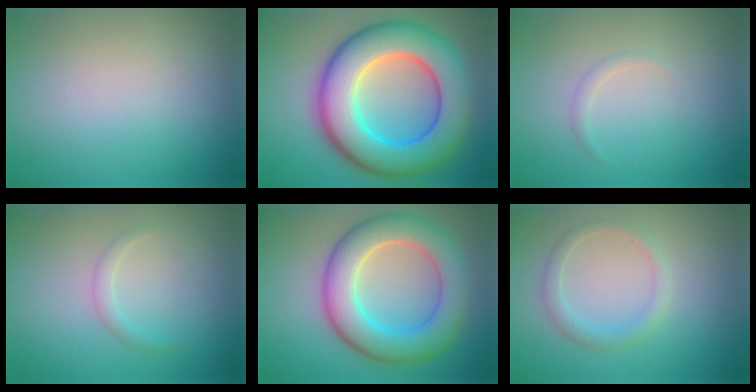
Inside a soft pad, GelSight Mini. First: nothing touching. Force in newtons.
{"total": 11.9, "press": 11.9, "slide": 0.1}
{"total": 0.7, "press": 0.7, "slide": 0.1}
{"total": 1.0, "press": 1.0, "slide": 0.1}
{"total": 7.8, "press": 7.8, "slide": 0.3}
{"total": 1.7, "press": 1.7, "slide": 0.2}